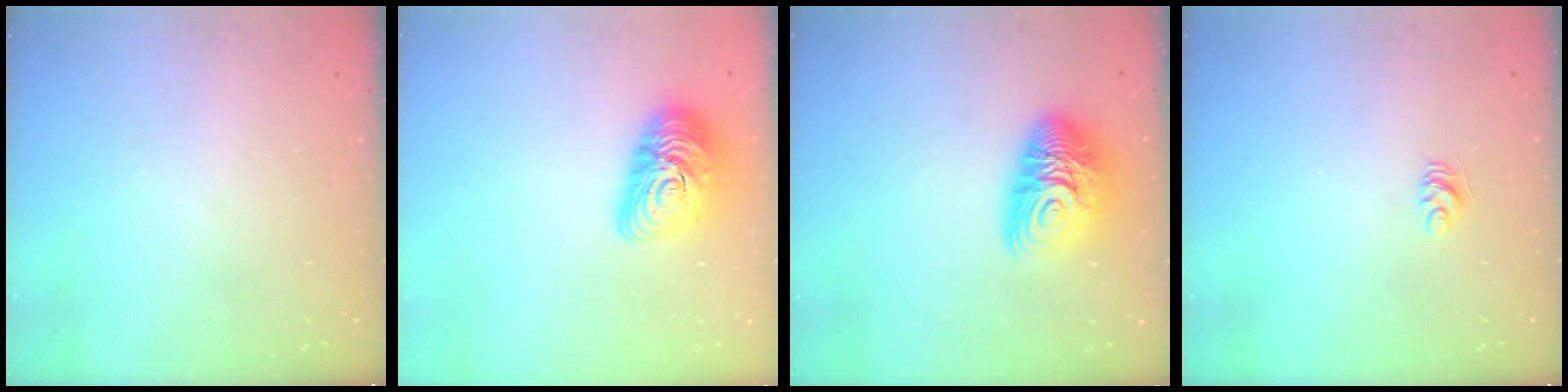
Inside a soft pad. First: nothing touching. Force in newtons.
{"total": 14.7, "press": 14.7, "slide": 1.2}
{"total": 12.0, "press": 11.9, "slide": 1.1}
{"total": 3.8, "press": 3.8, "slide": 0.4}